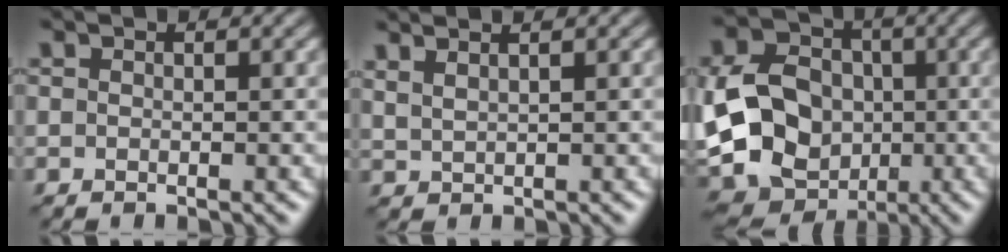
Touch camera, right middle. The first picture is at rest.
{"total": 1.7, "force": [1.5, 0.2, 0.8], "torque": [-0.019, 0.014, 0.030]}
{"total": 14.6, "force": [-2.5, 12.4, 7.3], "torque": [-0.156, -0.008, -0.052]}